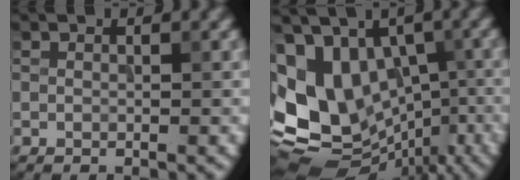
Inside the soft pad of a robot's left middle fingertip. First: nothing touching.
{"total": 12.9, "force": [-1.3, 9.8, 8.3], "torque": [-0.139, -0.002, -0.005]}